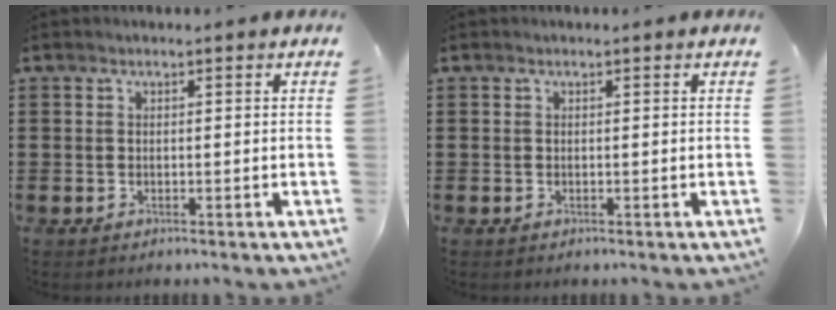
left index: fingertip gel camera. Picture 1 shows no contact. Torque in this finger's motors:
{"motor_torque": [0.00, 0.00, 0.00, 0.00]}